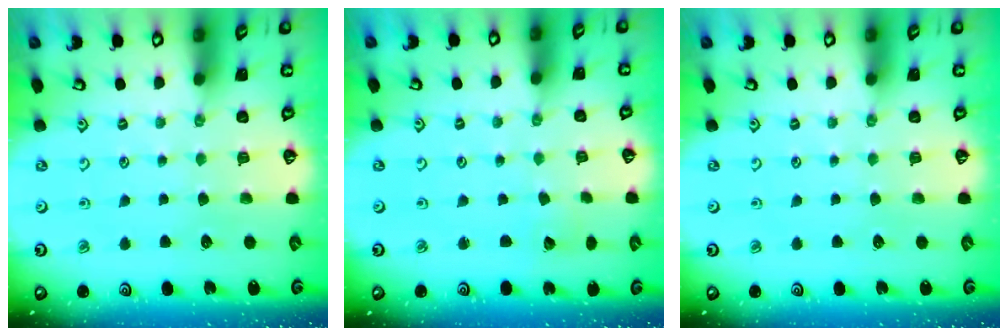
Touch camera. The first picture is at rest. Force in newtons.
{"total": 2.5, "press": 2.5, "slide": 0.4}
{"total": 0.0}